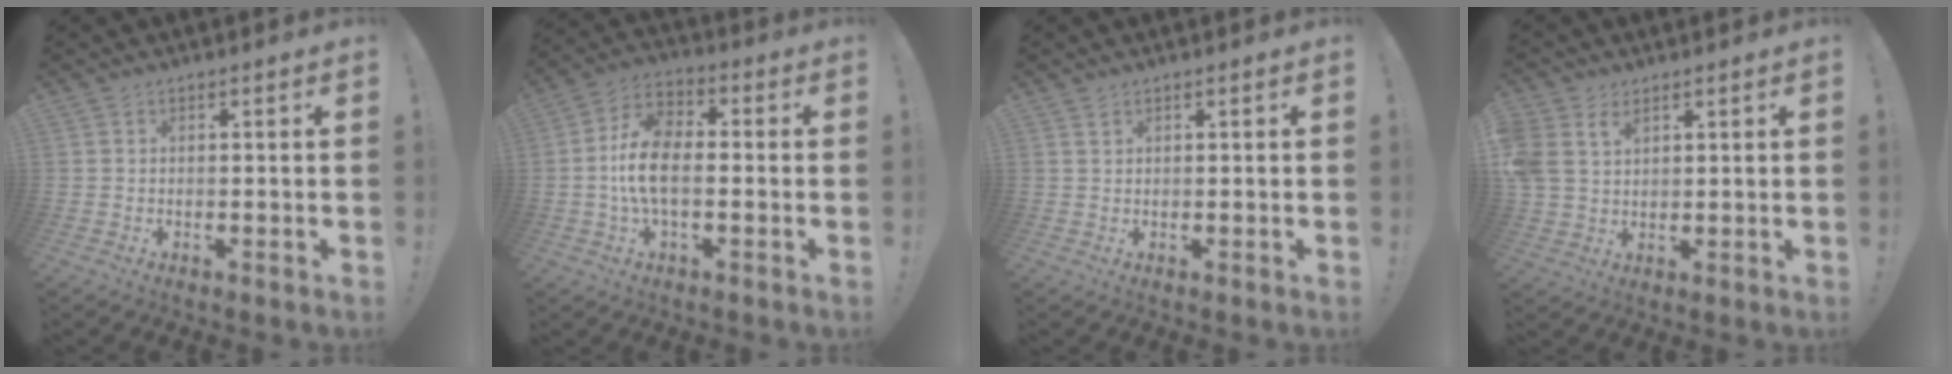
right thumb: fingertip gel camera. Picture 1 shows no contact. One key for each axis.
{"total": 12.0, "fx": -1.6, "fy": 6.8, "fz": 9.8, "tx": -0.178, "ty": 0.010, "tz": -0.029}
{"total": 1.0, "fx": 0.7, "fy": 0.4, "fz": 0.6, "tx": -0.004, "ty": -0.002, "tz": 0.012}
{"total": 6.3, "fx": 2.9, "fy": 4.6, "fz": 3.3, "tx": -0.068, "ty": -0.010, "tz": 0.055}